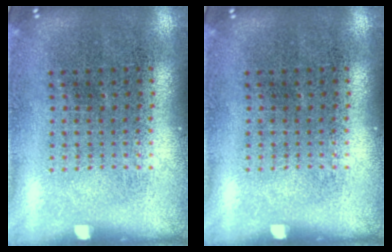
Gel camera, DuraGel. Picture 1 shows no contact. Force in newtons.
{"total": 0.0}